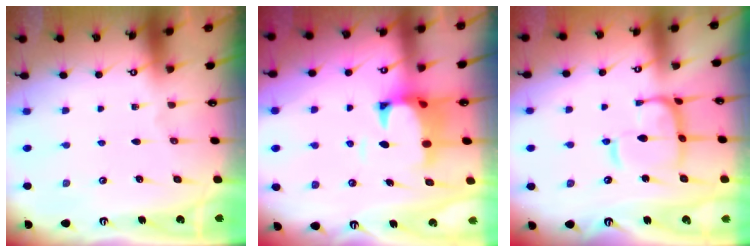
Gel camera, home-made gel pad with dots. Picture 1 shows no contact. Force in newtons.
{"total": 2.8, "press": 2.6, "slide": 1.2}
{"total": 8.8, "press": 8.8, "slide": 0.8}